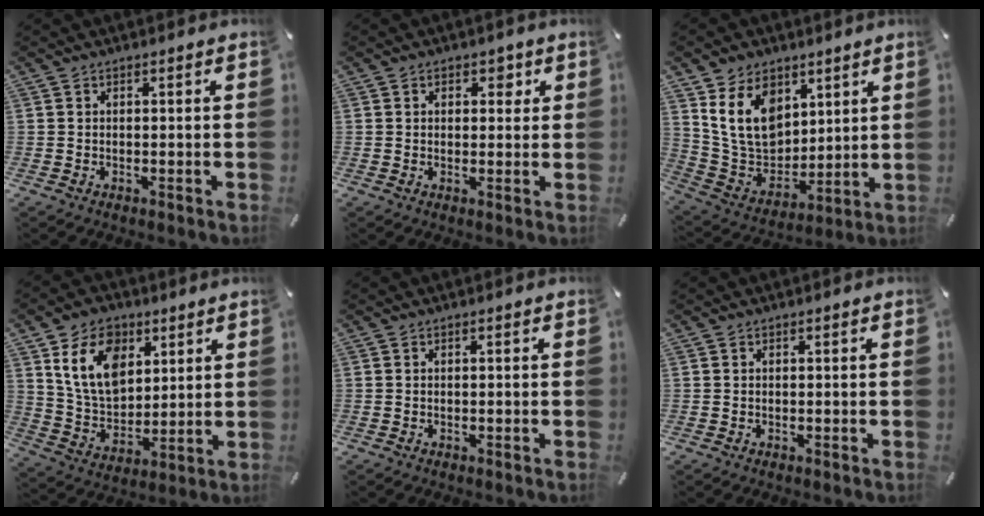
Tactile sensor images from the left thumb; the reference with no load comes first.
{"total": 2.9, "force": [0.9, 2.2, 1.6], "torque": [-0.002, -0.005, 0.006]}
{"total": 14.7, "force": [6.7, 11.0, 7.0], "torque": [-0.152, -0.032, 0.133]}
{"total": 13.8, "force": [6.4, 9.7, 7.4], "torque": [-0.150, -0.018, 0.121]}
{"total": 0.0}
{"total": 0.0}